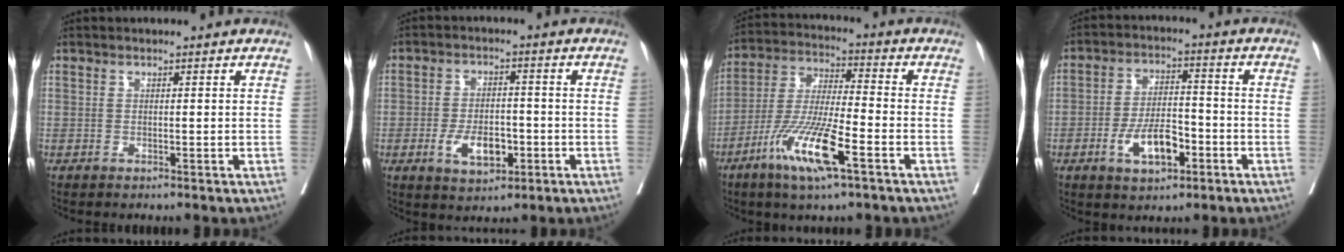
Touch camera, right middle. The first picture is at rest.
{"total": 6.6, "force": [-2.3, 3.5, 5.2], "torque": [-0.090, -0.001, -0.033]}
{"total": 12.6, "force": [-6.2, 1.3, 10.9], "torque": [-0.221, -0.020, -0.119]}
{"total": 8.1, "force": [-3.4, 3.4, 6.5], "torque": [-0.120, 0.004, -0.058]}